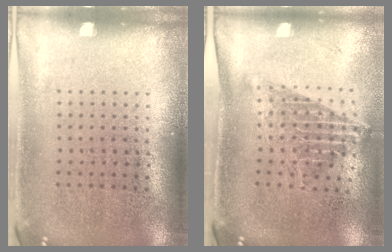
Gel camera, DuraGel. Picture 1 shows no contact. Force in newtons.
{"total": 1.4, "press": 1.1, "slide": 0.9}